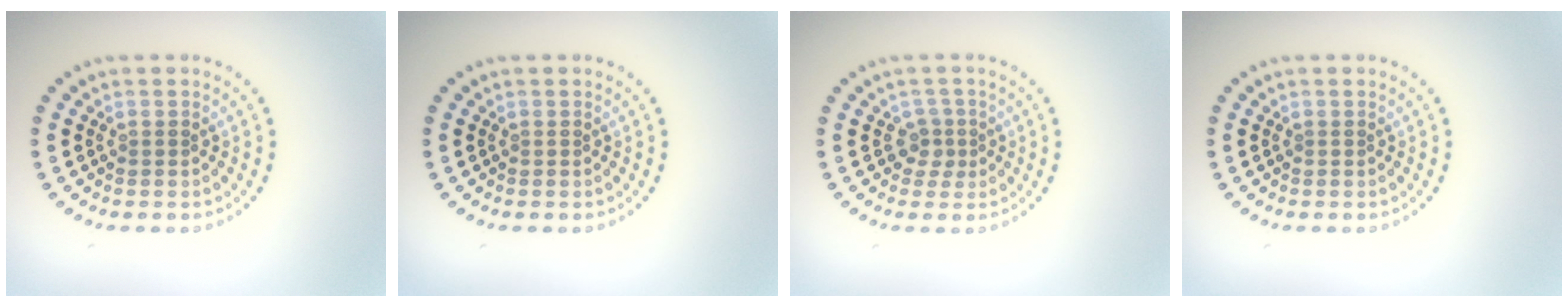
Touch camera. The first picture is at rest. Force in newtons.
{"total": 0.0}
{"total": 1.7, "press": 1.3, "slide": 1.2}
{"total": 0.0}